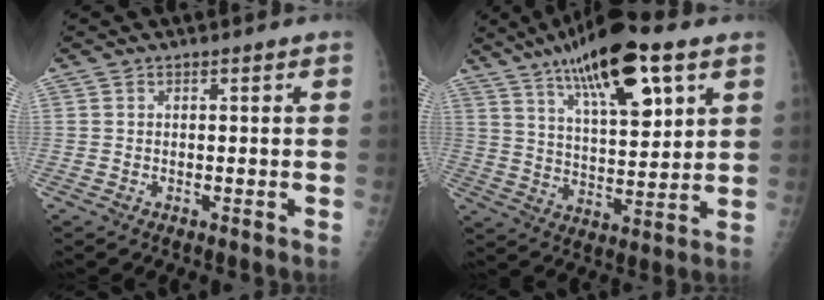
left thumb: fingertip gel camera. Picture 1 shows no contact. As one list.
[{"total": 18.5, "force": [9.9, 5.9, 14.4], "torque": [-0.215, -0.028, 0.167]}]